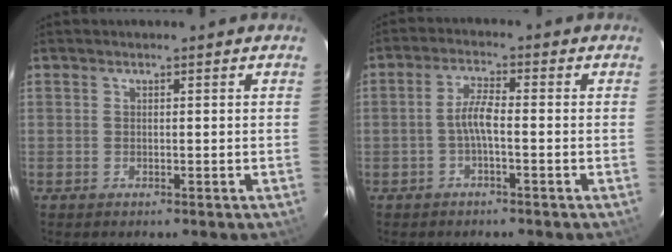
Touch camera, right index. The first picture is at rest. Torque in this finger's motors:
{"motor_torque": [0.33, -0.15, 0.24, 0.09]}